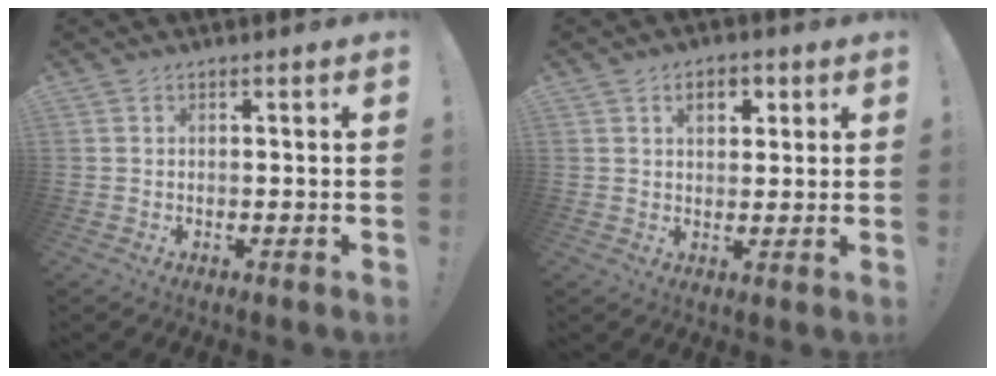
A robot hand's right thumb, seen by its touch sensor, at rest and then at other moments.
{"total": 5.6, "force": [2.3, 3.9, 3.4], "torque": [-0.043, 0.001, 0.036]}